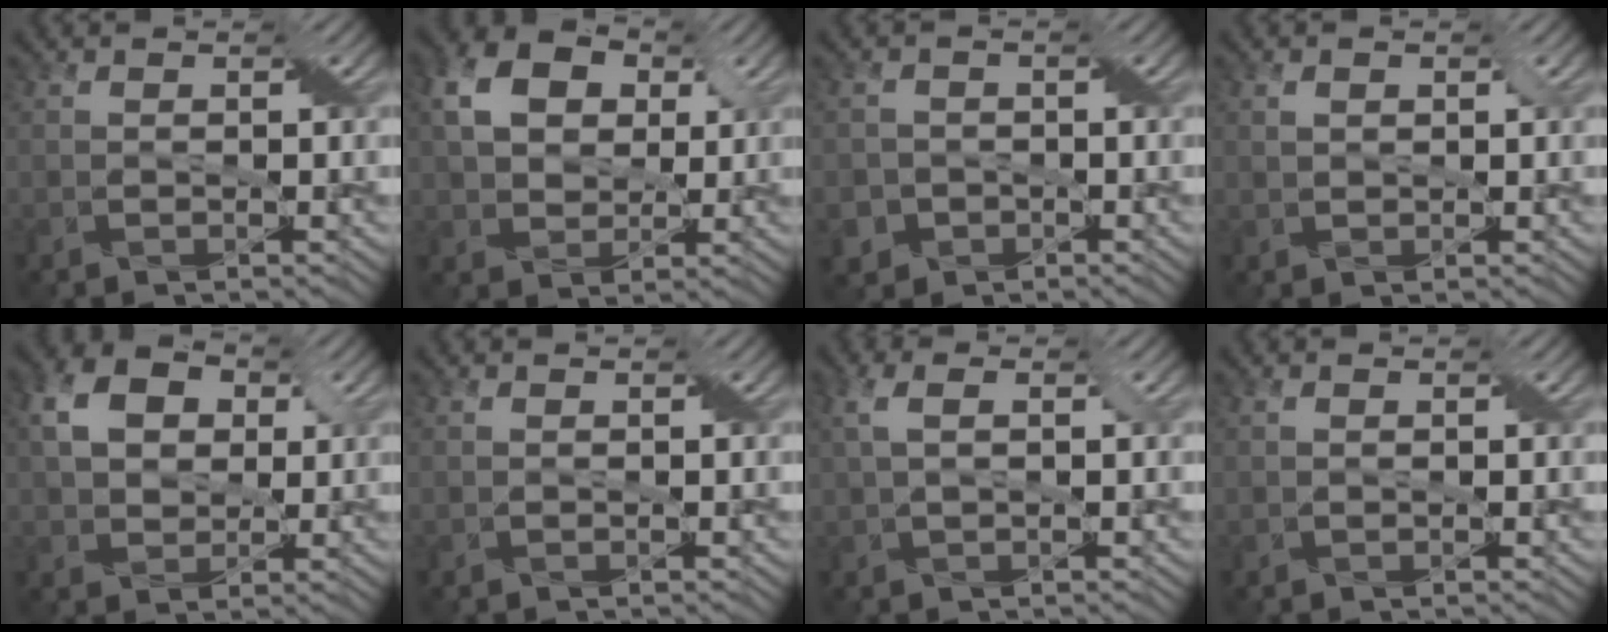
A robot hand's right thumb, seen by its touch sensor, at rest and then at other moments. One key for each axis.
{"total": 7.8, "fx": 2.5, "fy": 5.8, "fz": 4.6, "tx": -0.112, "ty": 0.010, "tz": 0.037}
{"total": 3.3, "fx": -1.5, "fy": 2.9, "fz": 0.7, "tx": -0.010, "ty": 0.001, "tz": -0.034}
{"total": 1.5, "fx": 0.6, "fy": 1.0, "fz": 1.0, "tx": -0.022, "ty": 0.000, "tz": 0.013}
{"total": 6.8, "fx": 1.9, "fy": 5.2, "fz": 4.0, "tx": -0.099, "ty": 0.012, "tz": 0.027}
{"total": 0.0}
{"total": 3.2, "fx": 1.0, "fy": 1.2, "fz": 2.8, "tx": -0.072, "ty": 0.012, "tz": 0.017}
{"total": 0.7, "fx": 0.2, "fy": 0.4, "fz": 0.5, "tx": -0.009, "ty": 0.001, "tz": 0.007}